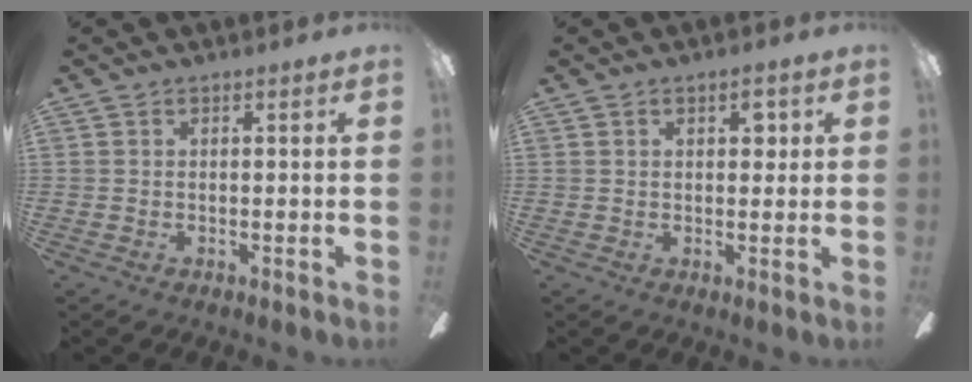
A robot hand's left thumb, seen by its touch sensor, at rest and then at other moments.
{"total": 3.5, "force": [1.4, 1.8, 2.7], "torque": [-0.032, -0.001, 0.017]}